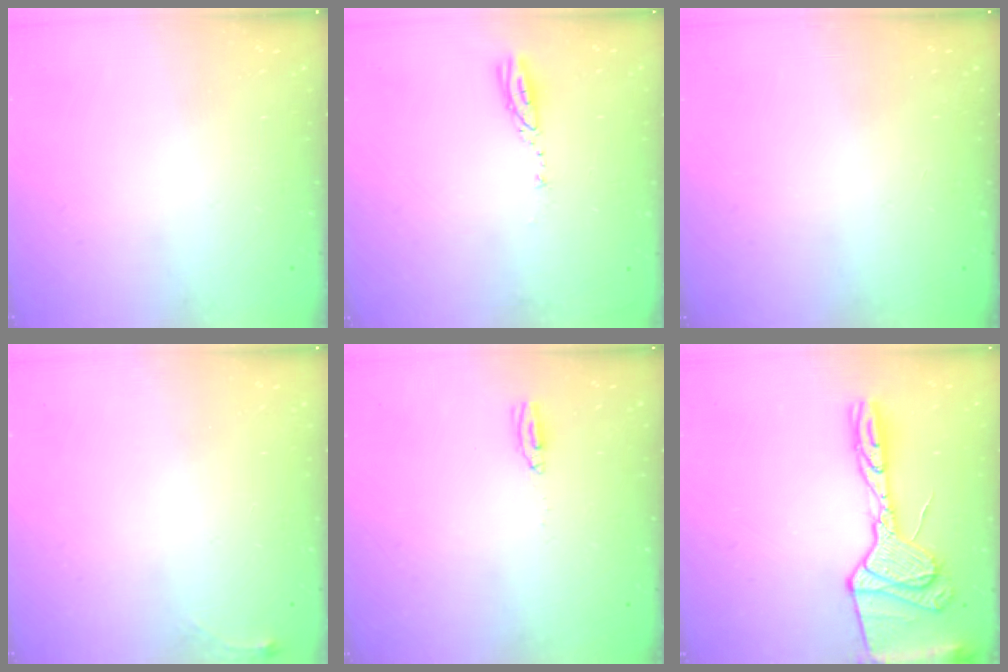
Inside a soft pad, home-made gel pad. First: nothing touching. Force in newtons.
{"total": 3.5, "press": 3.4, "slide": 0.3}
{"total": 0.0}
{"total": 4.0, "press": 3.9, "slide": 0.6}
{"total": 3.4, "press": 3.0, "slide": 1.7}
{"total": 18.9, "press": 18.8, "slide": 1.9}